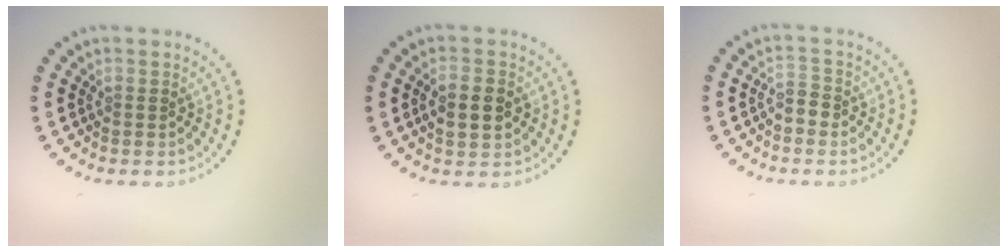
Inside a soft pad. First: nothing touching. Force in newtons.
{"total": 3.0, "press": 3.0, "slide": 0.3}
{"total": 1.3, "press": 1.2, "slide": 0.5}